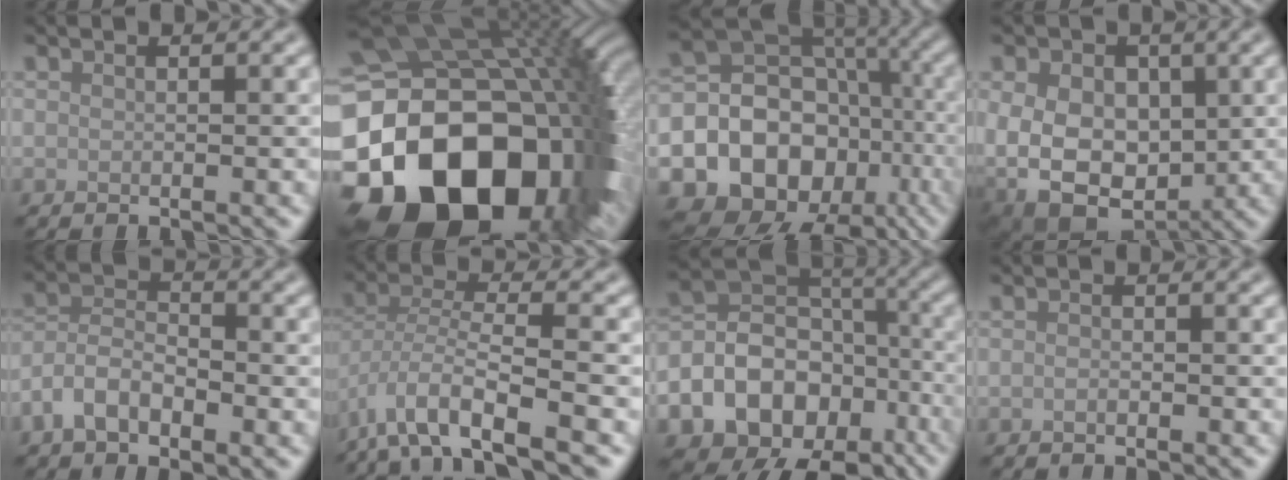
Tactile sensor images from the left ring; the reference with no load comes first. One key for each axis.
{"total": 22.1, "fx": -7.6, "fy": 15.5, "fz": 13.7, "tx": -0.251, "ty": -0.031, "tz": -0.111}
{"total": 20.9, "fx": -6.5, "fy": 17.7, "fz": 9.0, "tx": -0.165, "ty": 0.001, "tz": -0.110}
{"total": 15.1, "fx": -0.8, "fy": 11.6, "fz": 9.6, "tx": -0.158, "ty": -0.005, "tz": -0.036}
{"total": 4.8, "fx": -2.5, "fy": 2.5, "fz": 3.3, "tx": -0.060, "ty": 0.005, "tz": -0.054}
{"total": 7.3, "fx": -4.3, "fy": 2.5, "fz": 5.4, "tx": -0.097, "ty": -0.001, "tz": -0.088}
{"total": 15.3, "fx": -7.1, "fy": 11.9, "fz": 6.6, "tx": -0.145, "ty": -0.029, "tz": -0.118}
{"total": 0.5, "fx": -0.2, "fy": 0.3, "fz": 0.4, "tx": -0.007, "ty": -0.001, "tz": -0.005}